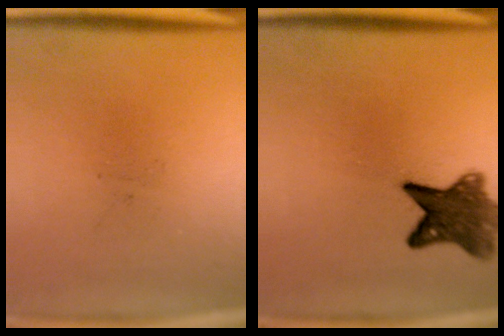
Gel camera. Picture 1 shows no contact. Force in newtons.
{"total": 8.1}